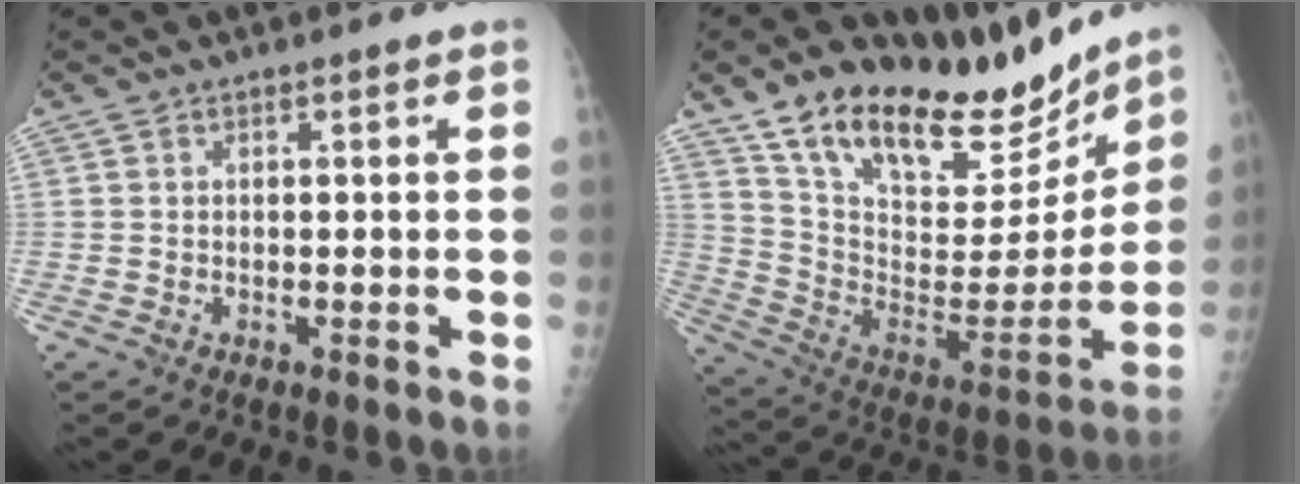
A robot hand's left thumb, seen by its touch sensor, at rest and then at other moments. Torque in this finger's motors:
{"motor_torque": [1.28, 1.20, 1.40, -1.38, 0.20]}